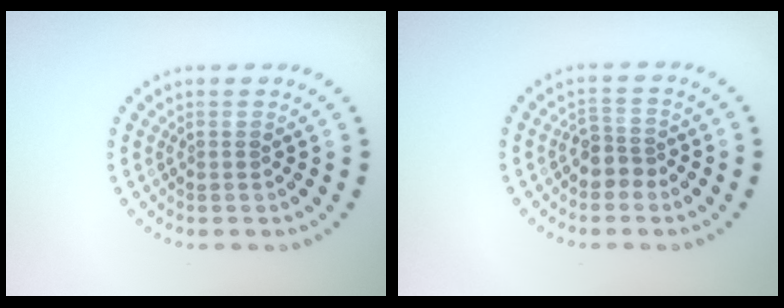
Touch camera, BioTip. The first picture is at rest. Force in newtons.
{"total": 2.0, "press": 1.6, "slide": 1.1}